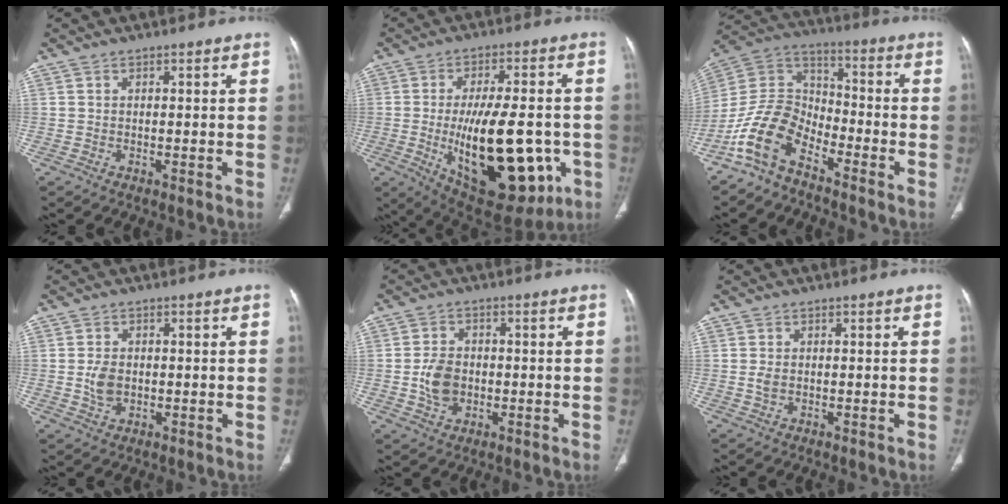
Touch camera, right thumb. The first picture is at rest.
{"total": 24.6, "force": [-5.0, 11.2, 21.4], "torque": [-0.311, -0.007, -0.046]}
{"total": 11.6, "force": [-7.8, 6.1, 6.0], "torque": [-0.113, 0.072, -0.169]}
{"total": 3.8, "force": [-0.3, 2.7, 2.6], "torque": [-0.047, 0.001, -0.002]}
{"total": 6.1, "force": [-0.9, 4.6, 3.9], "torque": [-0.061, 0.005, -0.015]}
{"total": 1.4, "force": [-0.1, 1.0, 1.0], "torque": [-0.022, 0.001, -0.001]}